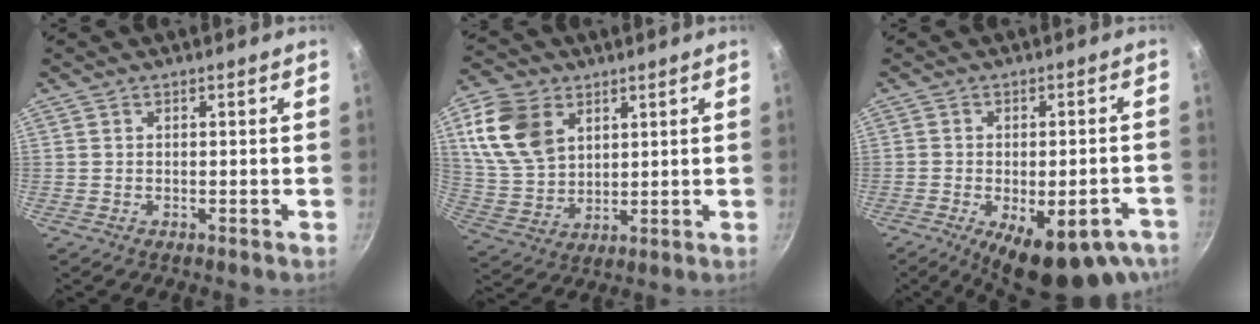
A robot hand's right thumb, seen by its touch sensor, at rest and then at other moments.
{"total": 13.8, "force": [5.3, 9.7, 8.2], "torque": [-0.140, -0.010, 0.114]}
{"total": 17.2, "force": [-8.9, 6.9, 13.0], "torque": [-0.139, 0.013, -0.110]}